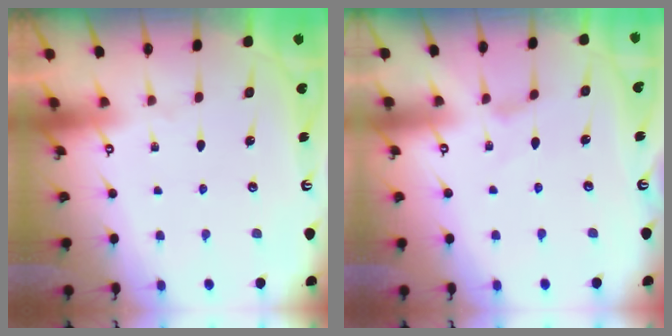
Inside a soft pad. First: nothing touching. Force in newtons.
{"total": 0.0}